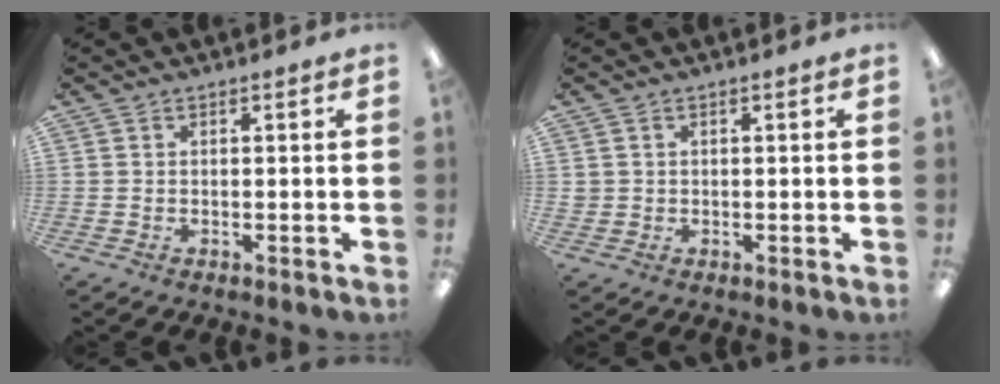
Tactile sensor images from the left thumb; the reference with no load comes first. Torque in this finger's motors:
{"motor_torque": [-0.09, -0.04, -0.10, -0.01, 0.00]}